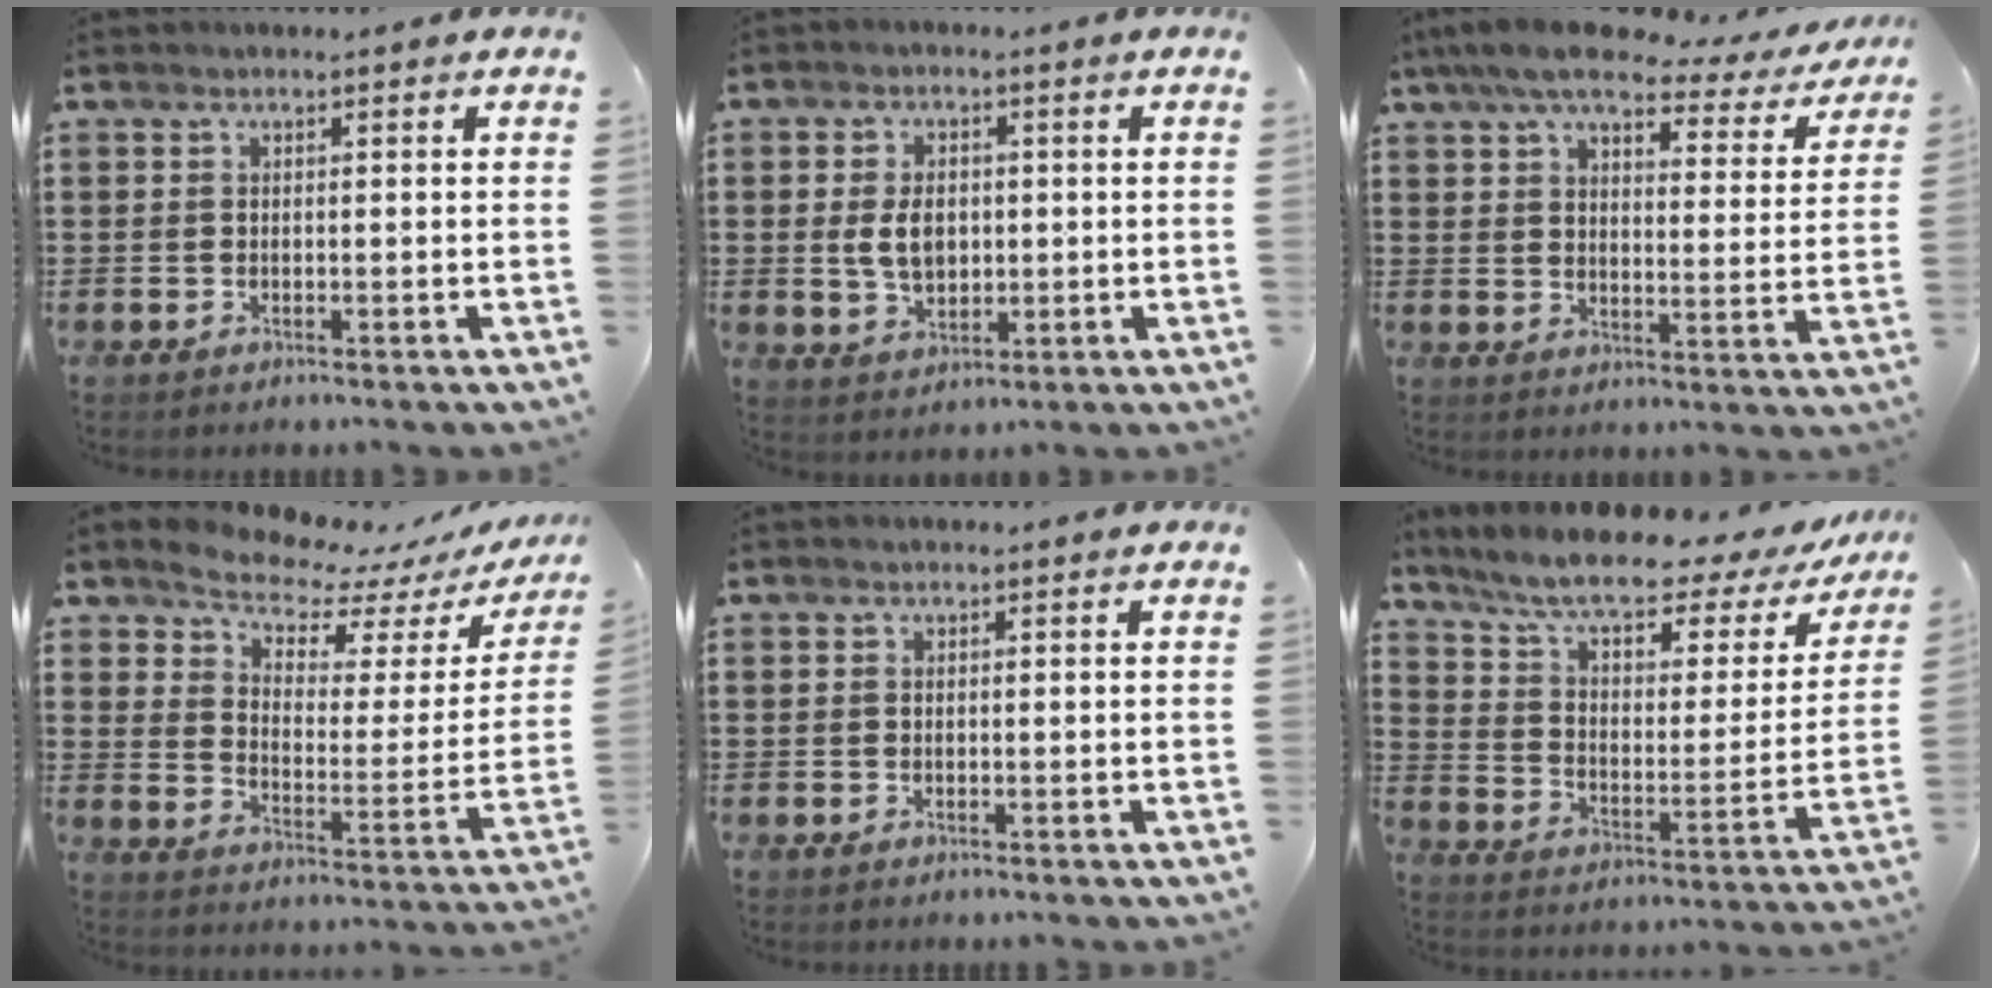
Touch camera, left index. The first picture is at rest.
{"total": 5.4, "force": [0.3, 3.5, 4.1], "torque": [-0.075, 0.002, -0.001]}
{"total": 8.9, "force": [7.2, 1.9, 4.8], "torque": [-0.105, -0.032, 0.124]}
{"total": 7.2, "force": [6.8, 1.5, 1.5], "torque": [-0.052, -0.055, 0.117]}
{"total": 0.0}
{"total": 9.0, "force": [7.2, 1.6, 5.1], "torque": [-0.120, -0.042, 0.121]}